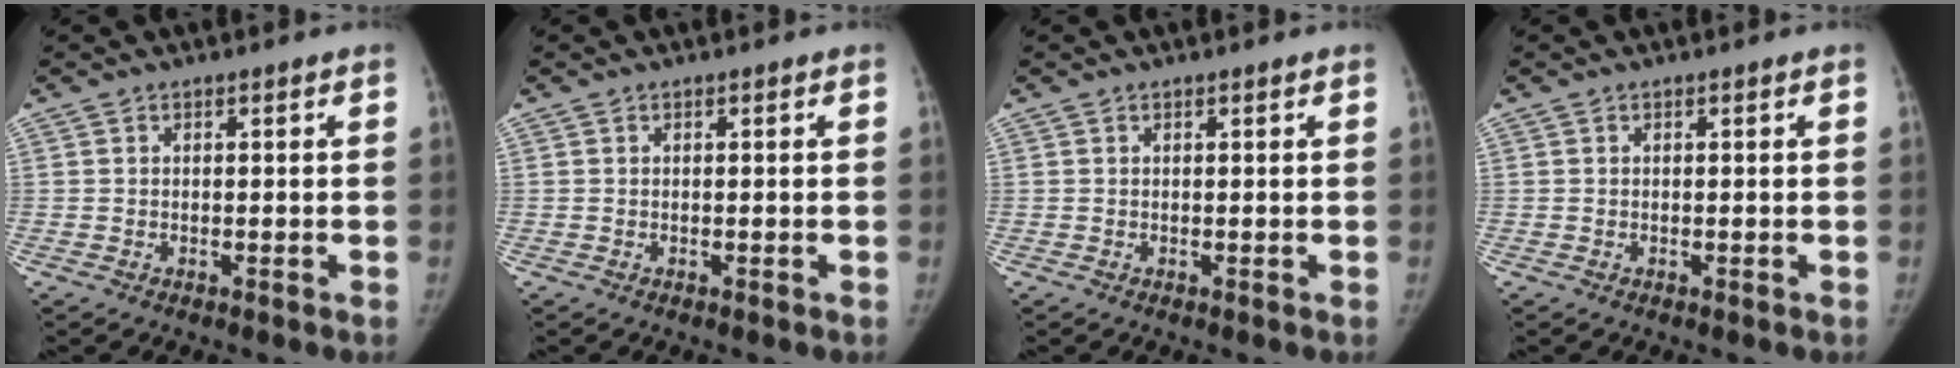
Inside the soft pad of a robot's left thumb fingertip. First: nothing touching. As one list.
[{"total": 0.0}, {"total": 0.0}, {"total": 0.0}]